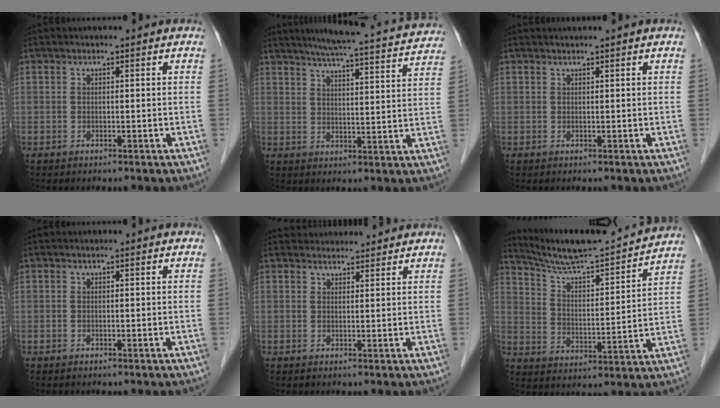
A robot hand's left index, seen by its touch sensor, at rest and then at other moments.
{"total": 20.3, "force": [18.7, 1.2, 7.9], "torque": [-0.118, -0.007, 0.233]}
{"total": 1.1, "force": [0.9, -0.3, 0.5], "torque": [-0.010, 0.009, 0.024]}
{"total": 0.0}
{"total": 6.3, "force": [6.1, 1.3, 0.7], "torque": [-0.006, 0.031, 0.080]}
{"total": 16.5, "force": [15.7, -0.1, 5.1], "torque": [-0.095, -0.005, 0.245]}